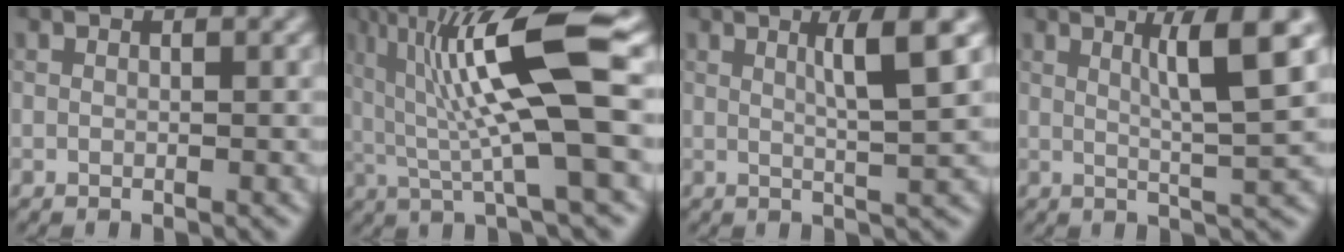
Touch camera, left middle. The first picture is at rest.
{"total": 10.8, "force": [2.2, 1.8, 10.4], "torque": [-0.175, -0.001, 0.044]}
{"total": 4.2, "force": [1.6, 0.4, 3.8], "torque": [-0.055, 0.003, 0.027]}
{"total": 5.8, "force": [2.1, 0.6, 5.3], "torque": [-0.081, 0.002, 0.037]}